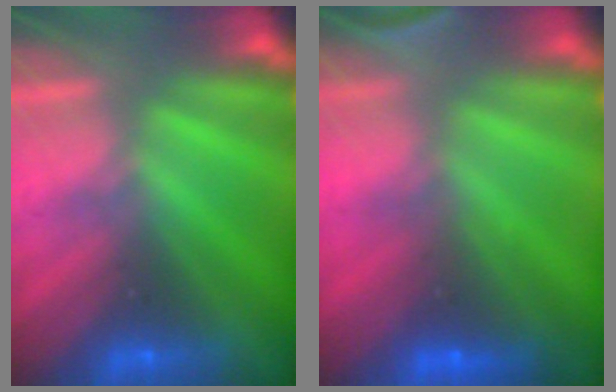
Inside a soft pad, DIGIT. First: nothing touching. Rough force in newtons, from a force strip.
{"total": 5.8}